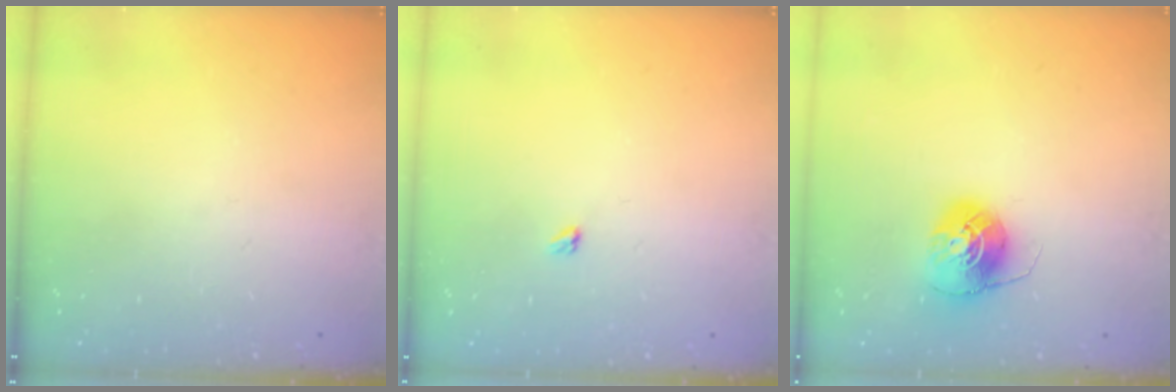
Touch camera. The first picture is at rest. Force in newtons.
{"total": 2.4, "press": 2.4, "slide": 0.4}
{"total": 8.1, "press": 8.1, "slide": 0.5}